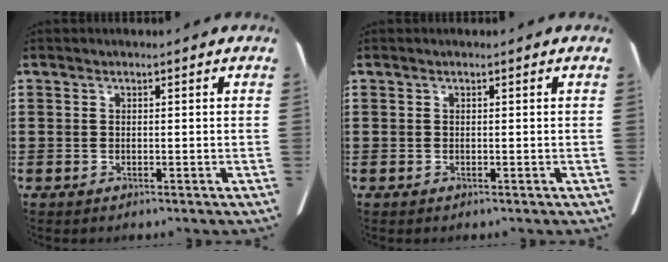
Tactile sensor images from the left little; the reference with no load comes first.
{"total": 0.0}